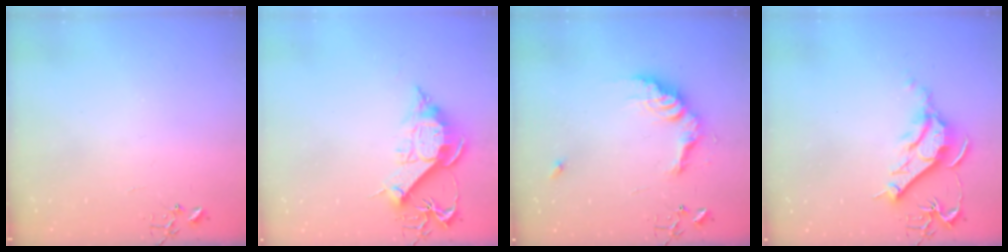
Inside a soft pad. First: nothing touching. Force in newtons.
{"total": 11.6, "press": 11.5, "slide": 0.8}
{"total": 15.2, "press": 15.2, "slide": 0.9}
{"total": 12.1, "press": 12.0, "slide": 1.4}